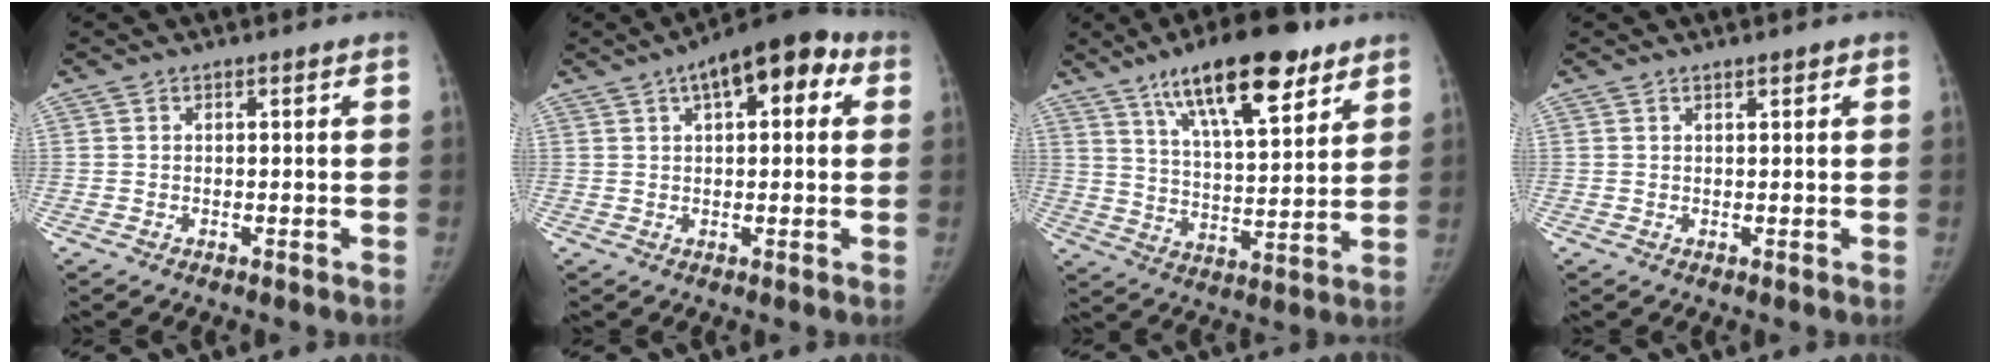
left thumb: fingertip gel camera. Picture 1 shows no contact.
{"total": 12.2, "force": [5.0, 5.6, 9.6], "torque": [-0.106, 0.022, 0.063]}
{"total": 18.6, "force": [11.2, 6.1, 13.5], "torque": [-0.187, -0.043, 0.188]}
{"total": 1.0, "force": [0.7, 0.3, 0.6], "torque": [-0.008, -0.003, 0.011]}